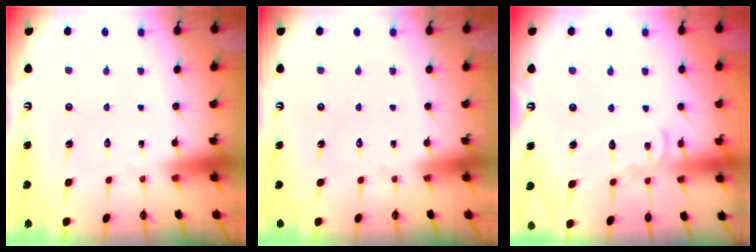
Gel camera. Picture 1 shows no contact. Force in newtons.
{"total": 0.0}
{"total": 8.5, "press": 8.5, "slide": 0.7}